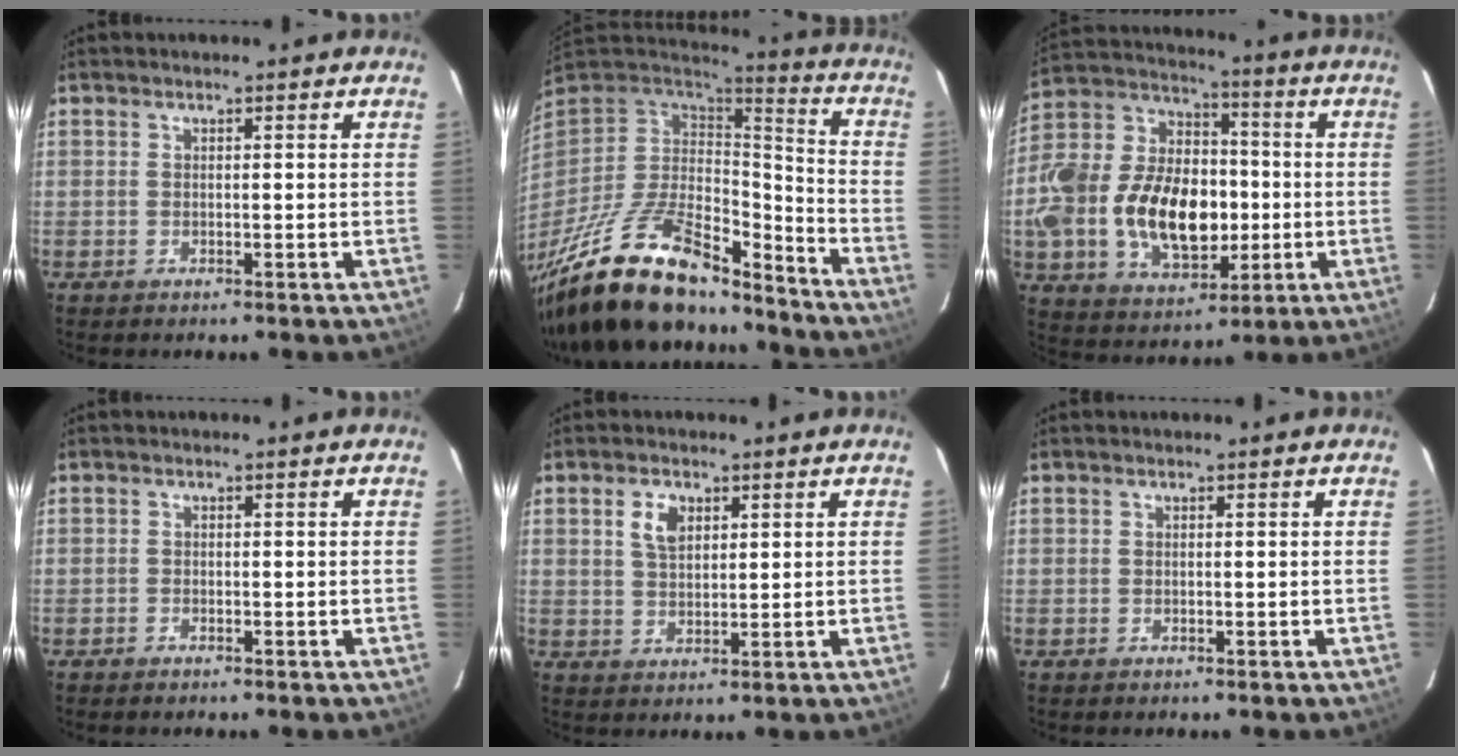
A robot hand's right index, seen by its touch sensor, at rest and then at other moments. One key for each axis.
{"total": 27.4, "fx": -19.7, "fy": 9.7, "fz": 16.4, "tx": -0.314, "ty": -0.033, "tz": -0.323}
{"total": 25.8, "fx": -4.3, "fy": 17.4, "fz": 18.5, "tx": -0.415, "ty": 0.023, "tz": -0.056}
{"total": 0.0}
{"total": 4.3, "fx": 1.8, "fy": 2.7, "fz": 2.9, "tx": -0.051, "ty": 0.009, "tz": 0.035}
{"total": 0.0}